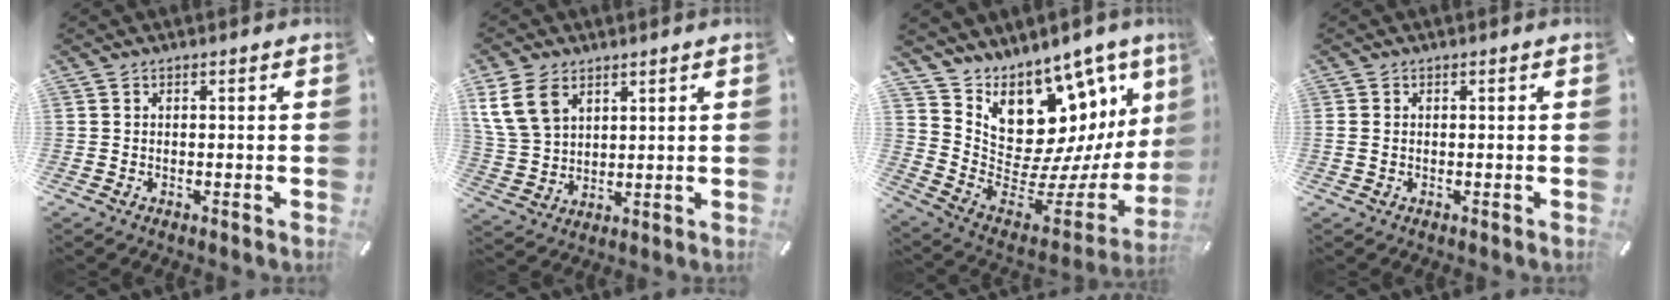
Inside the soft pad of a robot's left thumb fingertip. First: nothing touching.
{"total": 9.3, "force": [4.7, 6.7, 4.4], "torque": [-0.122, -0.002, 0.090]}
{"total": 13.3, "force": [8.9, 8.4, 5.2], "torque": [-0.066, -0.125, 0.163]}
{"total": 0.9, "force": [-0.1, 0.4, 0.8], "torque": [-0.016, 0.002, -0.003]}